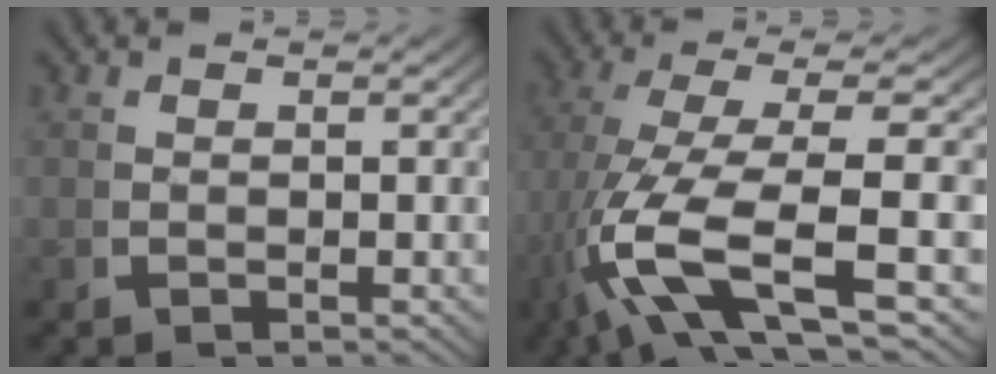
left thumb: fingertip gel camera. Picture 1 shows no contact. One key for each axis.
{"total": 10.3, "fx": -1.5, "fy": 4.2, "fz": 9.3, "tx": -0.222, "ty": -0.029, "tz": -0.002}